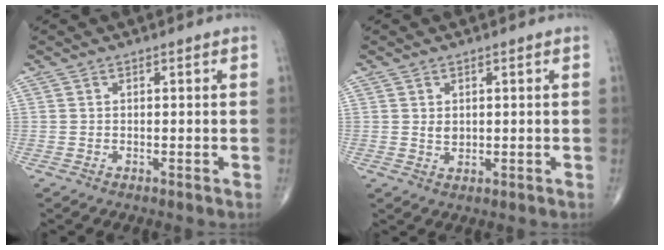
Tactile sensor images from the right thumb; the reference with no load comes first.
{"total": 1.8, "force": [0.4, 1.3, 1.2], "torque": [-0.013, -0.006, 0.011]}